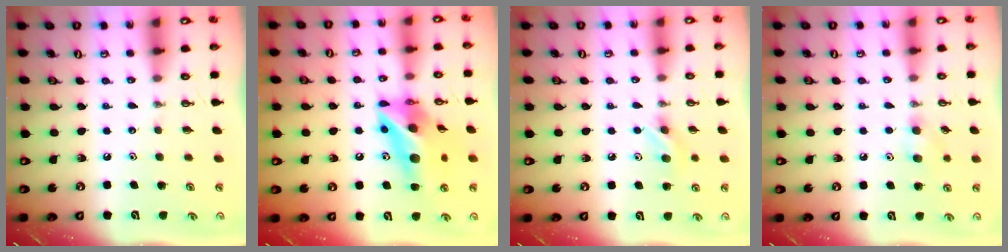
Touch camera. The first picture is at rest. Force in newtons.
{"total": 15.5, "press": 15.4, "slide": 1.7}
{"total": 7.6, "press": 7.2, "slide": 2.4}
{"total": 6.5, "press": 6.4, "slide": 1.0}